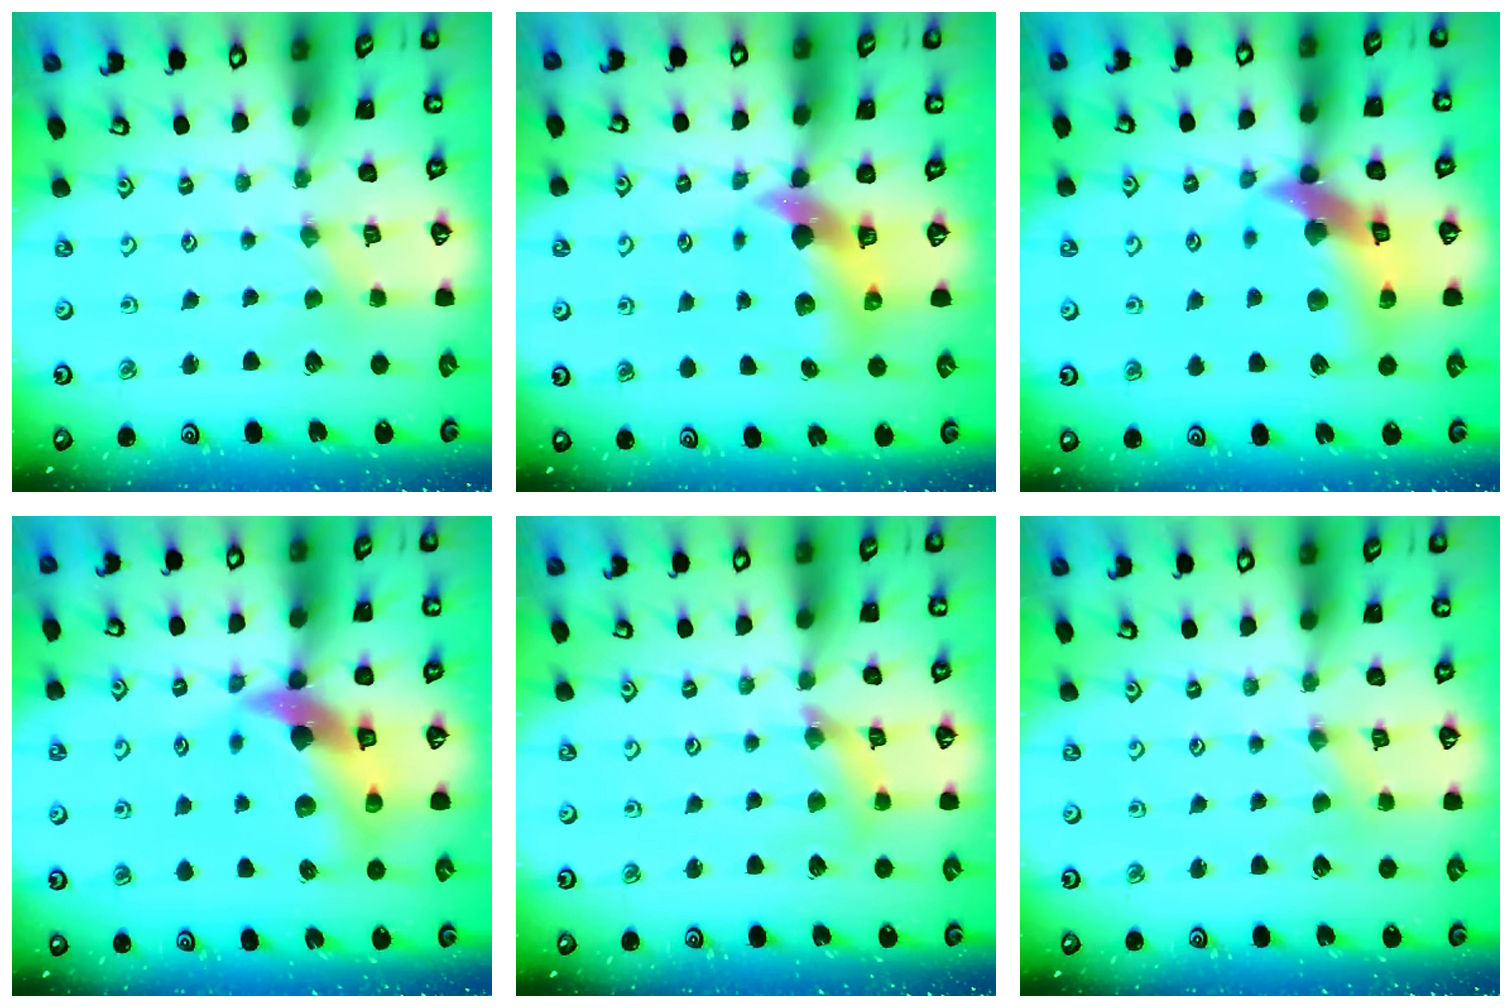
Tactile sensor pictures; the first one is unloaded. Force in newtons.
{"total": 7.3, "press": 7.1, "slide": 1.3}
{"total": 15.2, "press": 15.0, "slide": 2.2}
{"total": 13.2, "press": 13.1, "slide": 1.8}
{"total": 6.3, "press": 6.3, "slide": 0.6}
{"total": 0.0}